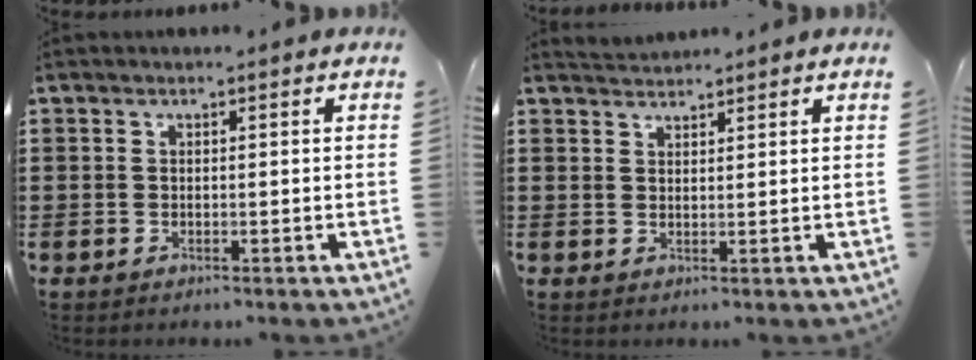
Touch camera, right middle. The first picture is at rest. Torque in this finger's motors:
{"motor_torque": [-0.07, -0.18, -0.07, -0.03]}